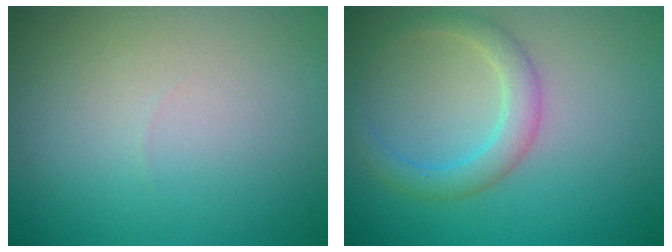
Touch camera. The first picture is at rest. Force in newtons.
{"total": 2.7, "press": 2.7, "slide": 0.2}